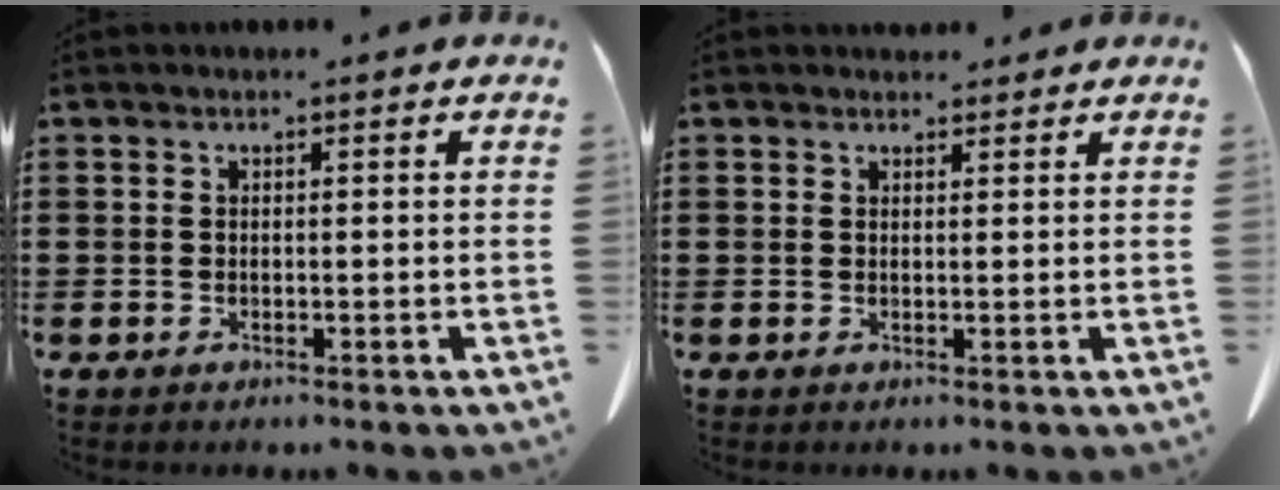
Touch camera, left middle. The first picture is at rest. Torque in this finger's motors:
{"motor_torque": [0.90, 0.76, 0.01, 0.02]}